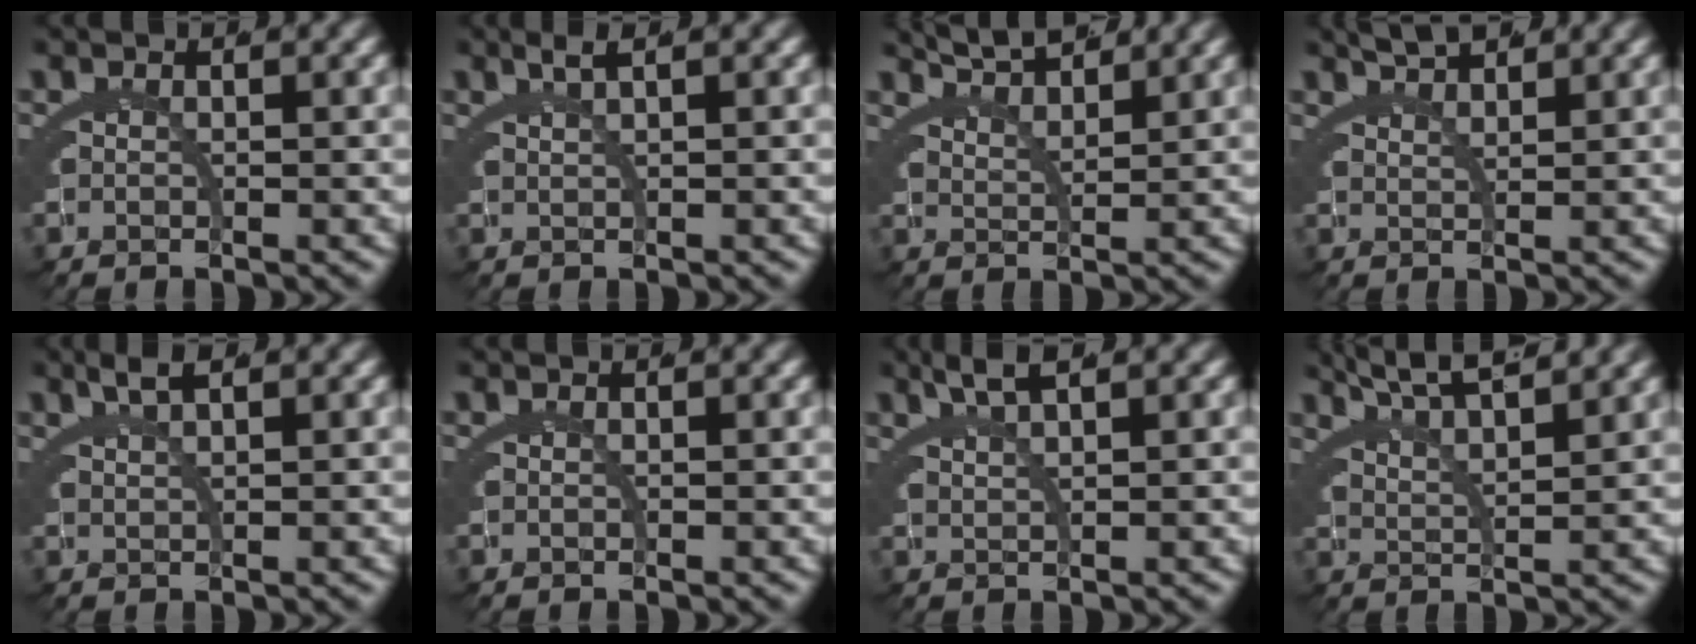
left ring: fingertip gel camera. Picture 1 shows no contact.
{"total": 1.4, "force": [0.9, -0.8, 0.5], "torque": [0.003, 0.008, 0.019]}
{"total": 4.9, "force": [4.6, -1.1, 1.1], "torque": [-0.004, 0.012, 0.080]}
{"total": 3.0, "force": [2.8, -1.0, 0.4], "torque": [0.005, 0.007, 0.054]}
{"total": 1.7, "force": [1.4, -0.9, 0.6], "torque": [-0.004, 0.007, 0.029]}
{"total": 0.0}
{"total": 2.6, "force": [2.0, -1.4, 0.9], "torque": [-0.009, 0.009, 0.042]}
{"total": 5.1, "force": [4.6, -1.2, 1.7], "torque": [-0.019, 0.009, 0.081]}